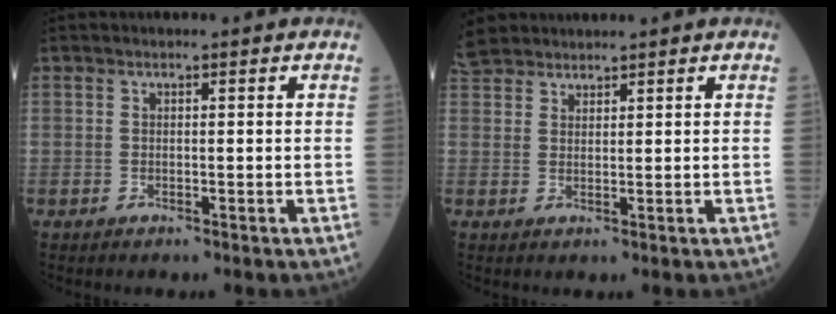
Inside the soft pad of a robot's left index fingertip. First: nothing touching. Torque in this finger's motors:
{"motor_torque": [0.43, -0.41, 0.01, 0.02]}